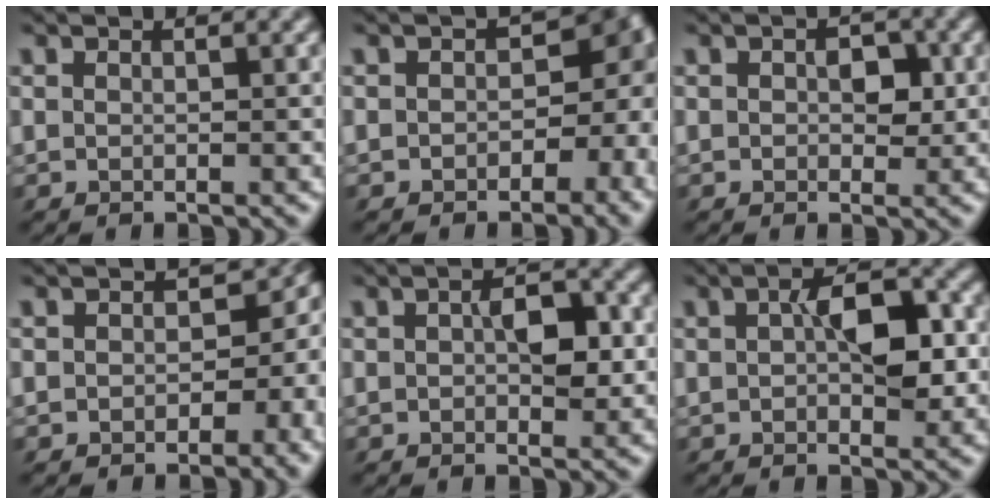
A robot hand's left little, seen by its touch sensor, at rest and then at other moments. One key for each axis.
{"total": 13.8, "fx": -2.4, "fy": 10.4, "fz": 8.7, "tx": -0.103, "ty": -0.024, "tz": -0.064}
{"total": 3.8, "fx": 0.1, "fy": 2.6, "fz": 2.7, "tx": -0.046, "ty": 0.001, "tz": 0.001}
{"total": 9.2, "fx": -1.7, "fy": 6.7, "fz": 6.1, "tx": -0.074, "ty": -0.022, "tz": -0.035}
{"total": 4.5, "fx": 0.0, "fy": 2.6, "fz": 3.7, "tx": -0.061, "ty": 0.004, "tz": -0.002}
{"total": 6.0, "fx": 0.2, "fy": 3.2, "fz": 5.0, "tx": -0.081, "ty": 0.009, "tz": -0.004}